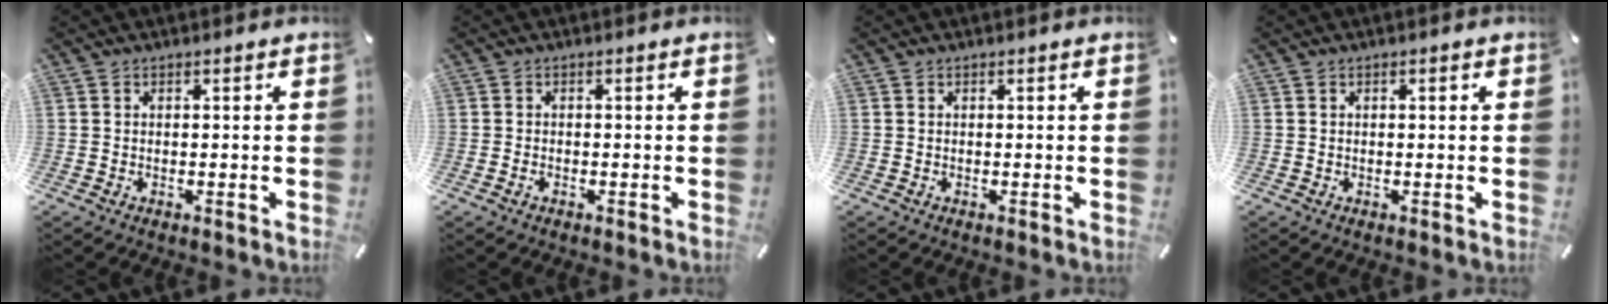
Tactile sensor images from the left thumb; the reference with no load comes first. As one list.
[{"total": 1.3, "force": [-0.7, 0.7, 0.9], "torque": [-0.018, 0.002, -0.013]}, {"total": 0.0}, {"total": 0.6, "force": [0.0, 0.1, 0.6], "torque": [-0.010, 0.000, 0.000]}]